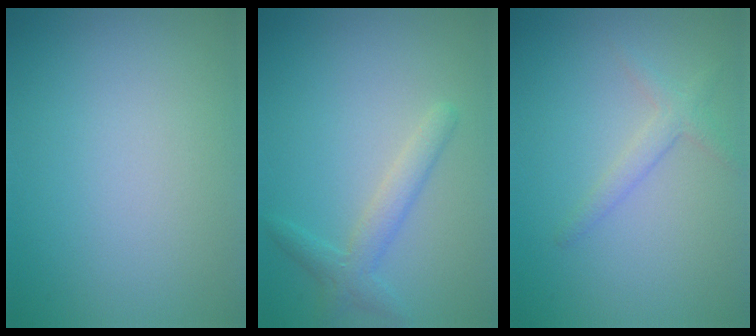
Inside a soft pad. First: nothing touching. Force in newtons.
{"total": 2.4, "press": 2.4, "slide": 0.2}
{"total": 1.8, "press": 1.8, "slide": 0.1}